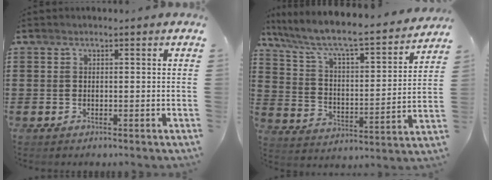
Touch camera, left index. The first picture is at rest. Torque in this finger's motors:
{"motor_torque": [1.55, -0.59, 0.42, 0.21]}